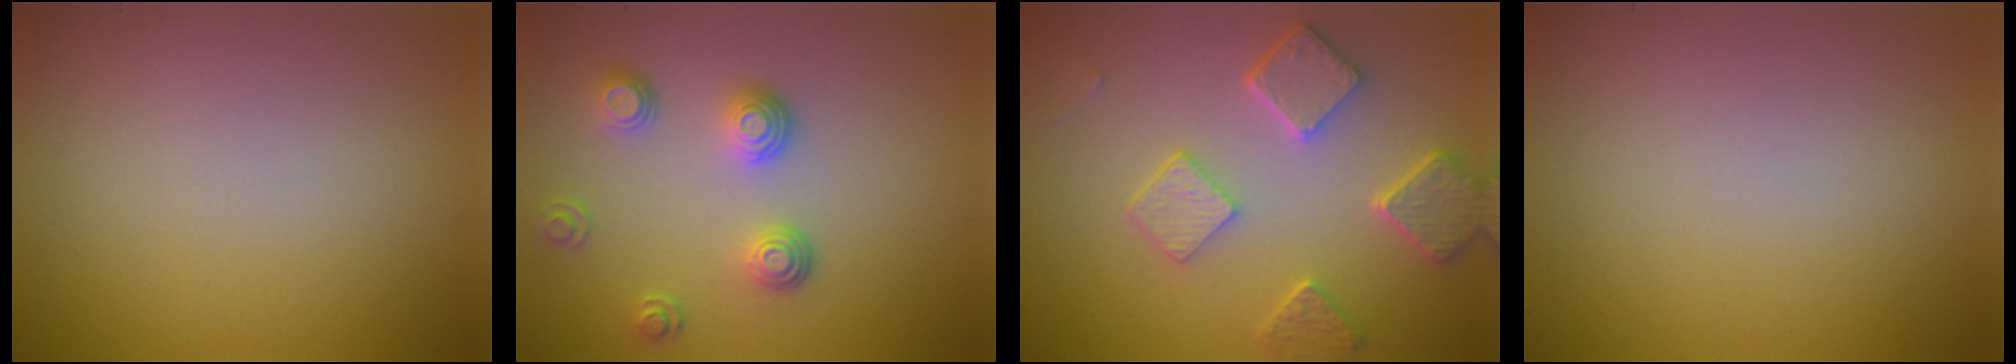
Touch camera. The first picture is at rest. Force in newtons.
{"total": 3.1, "press": 2.6, "slide": 1.8}
{"total": 5.0, "press": 4.0, "slide": 3.0}
{"total": 0.0}